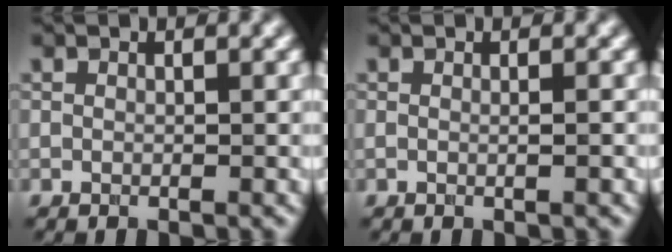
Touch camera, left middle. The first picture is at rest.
{"total": 1.1, "force": [0.0, 0.3, 1.0], "torque": [-0.011, -0.003, -0.010]}